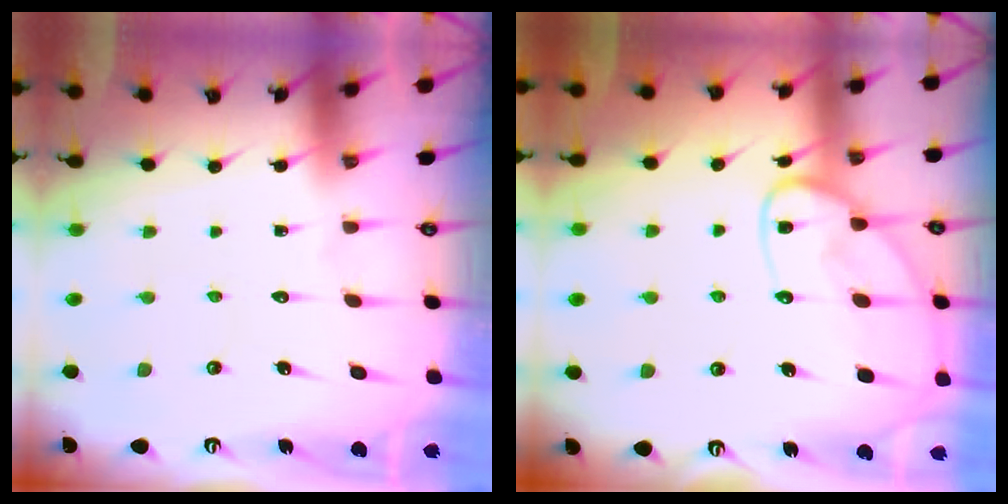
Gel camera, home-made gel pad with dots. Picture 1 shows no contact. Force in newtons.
{"total": 12.9, "press": 12.9, "slide": 1.0}